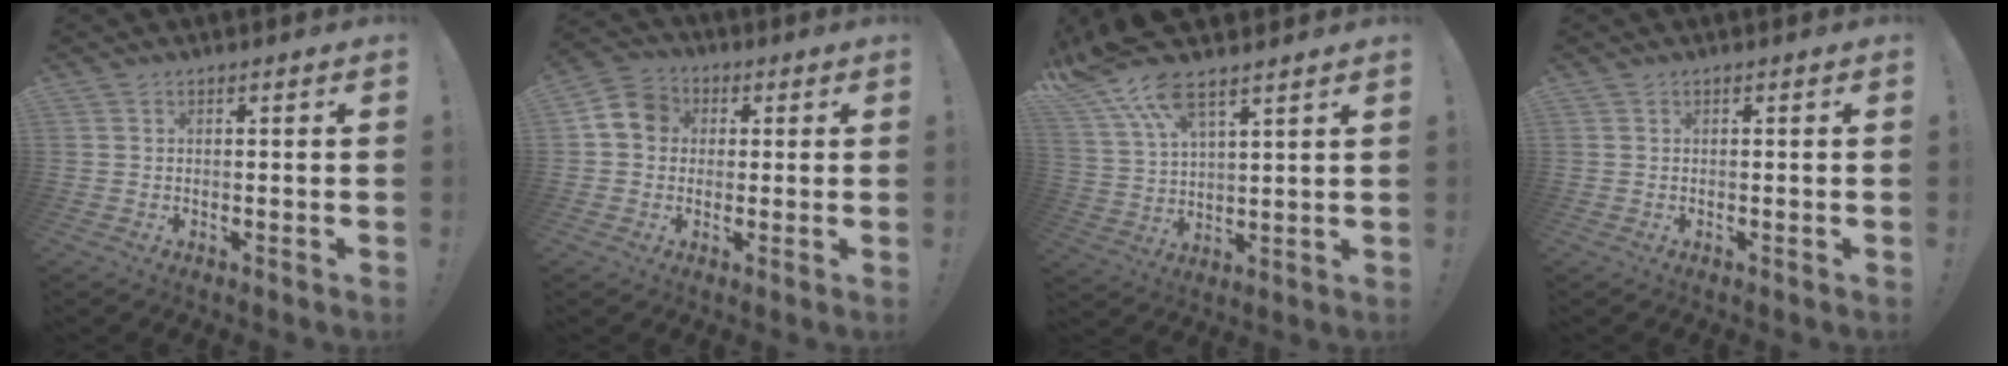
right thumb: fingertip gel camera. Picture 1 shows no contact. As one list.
[{"total": 8.4, "force": [1.2, 7.4, 3.8], "torque": [-0.064, 0.012, 0.028]}, {"total": 11.9, "force": [9.2, 3.6, 6.6], "torque": [-0.143, -0.046, 0.170]}, {"total": 0.0}]